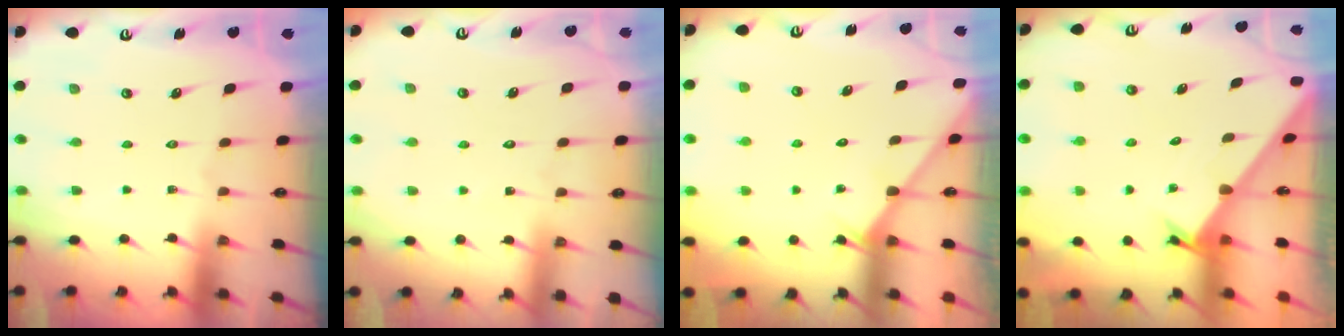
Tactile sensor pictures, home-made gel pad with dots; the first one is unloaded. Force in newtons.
{"total": 2.6, "press": 2.6, "slide": 0.2}
{"total": 3.7, "press": 3.7, "slide": 0.3}
{"total": 1.8, "press": 1.8, "slide": 0.1}